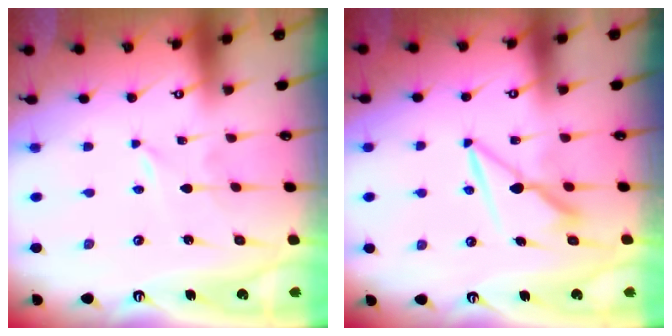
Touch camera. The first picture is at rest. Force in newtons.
{"total": 7.8, "press": 7.8, "slide": 0.4}